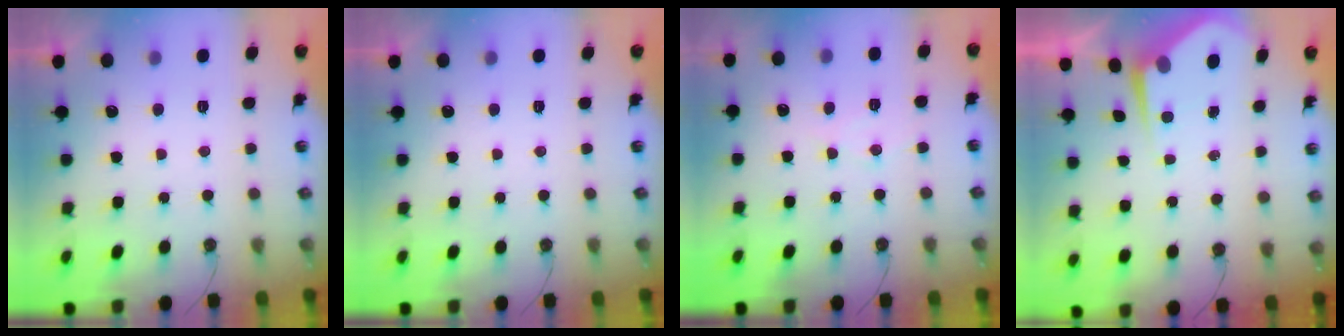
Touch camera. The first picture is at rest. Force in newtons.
{"total": 0.0}
{"total": 6.4, "press": 6.4, "slide": 0.5}
{"total": 5.0, "press": 4.9, "slide": 0.7}